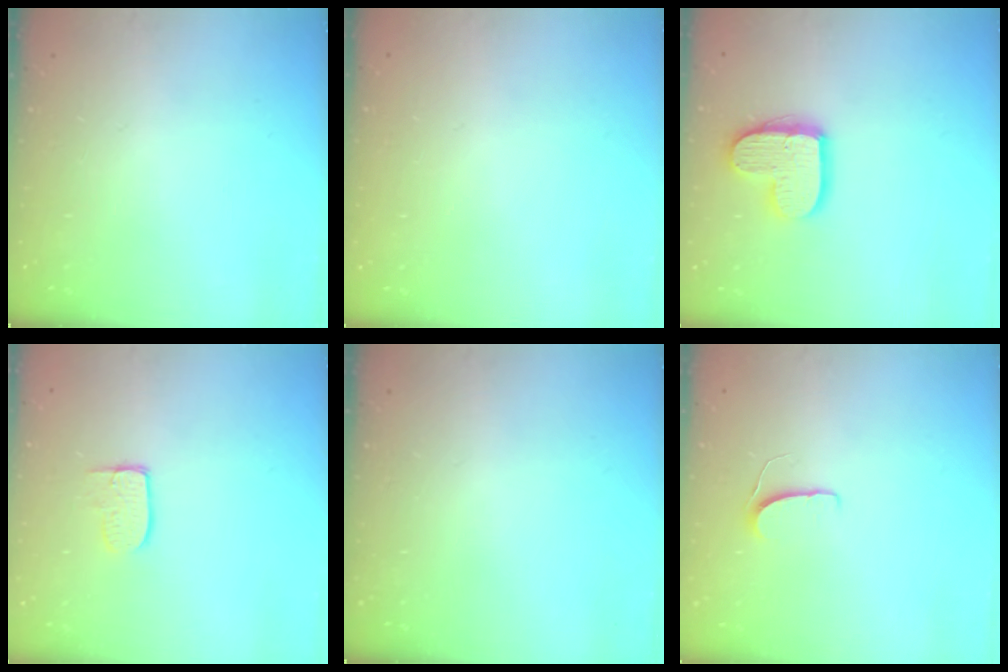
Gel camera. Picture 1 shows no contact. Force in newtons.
{"total": 0.0}
{"total": 12.6, "press": 12.6, "slide": 0.9}
{"total": 6.7, "press": 6.7, "slide": 0.4}
{"total": 0.0}
{"total": 5.4, "press": 5.4, "slide": 0.4}